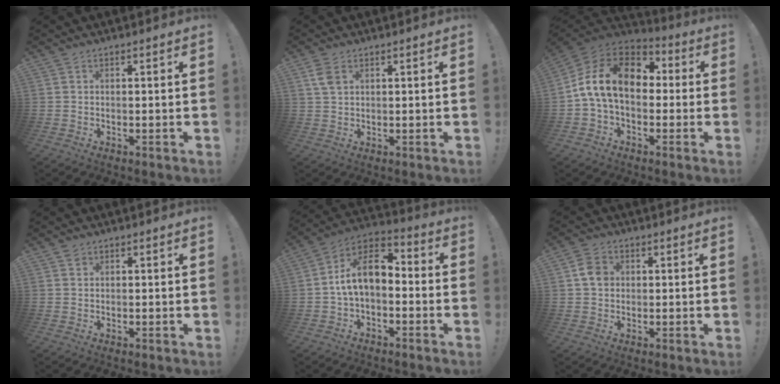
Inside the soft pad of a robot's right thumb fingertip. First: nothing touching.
{"total": 4.4, "force": [2.1, 2.7, 2.9], "torque": [-0.045, -0.004, 0.039]}
{"total": 17.3, "force": [2.4, 11.3, 12.8], "torque": [-0.217, 0.014, 0.045]}
{"total": 1.0, "force": [0.7, 0.7, 0.0], "torque": [0.008, -0.003, 0.012]}
{"total": 11.5, "force": [0.2, 7.0, 9.1], "torque": [-0.162, 0.010, 0.006]}
{"total": 6.1, "force": [0.9, 5.1, 3.1], "torque": [-0.035, 0.006, 0.018]}